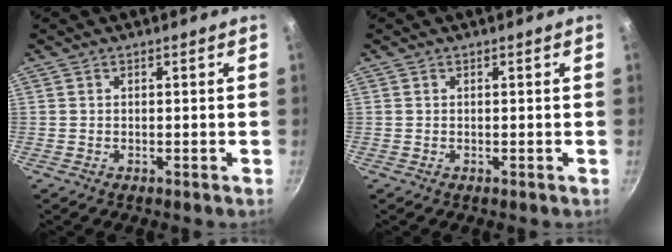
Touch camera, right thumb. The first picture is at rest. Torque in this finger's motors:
{"motor_torque": [0.39, 0.24, -0.32, 0.24, 0.02]}